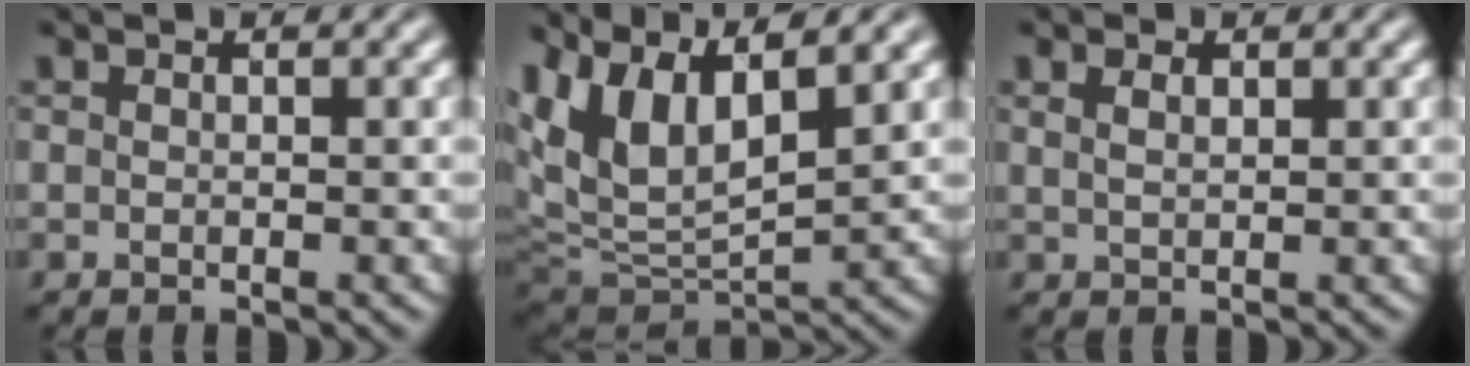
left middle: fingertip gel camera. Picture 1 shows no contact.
{"total": 9.6, "force": [4.1, 4.5, 7.5], "torque": [-0.167, 0.002, 0.081]}
{"total": 1.7, "force": [0.9, 0.9, 1.2], "torque": [-0.016, 0.004, 0.013]}